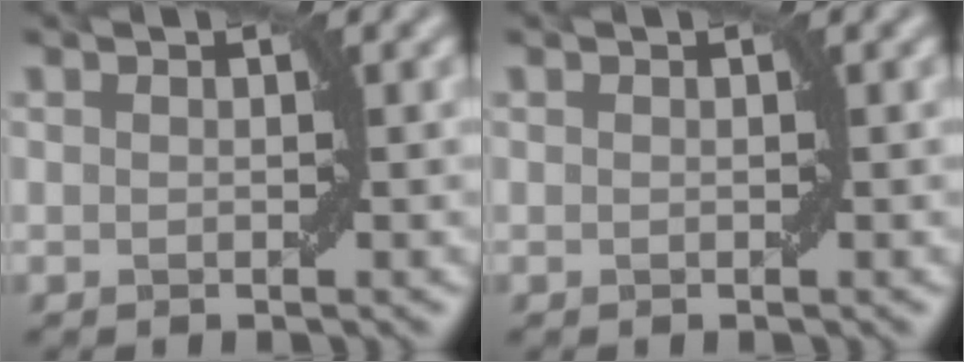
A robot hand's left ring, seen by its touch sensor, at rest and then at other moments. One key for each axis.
{"total": 0.0}